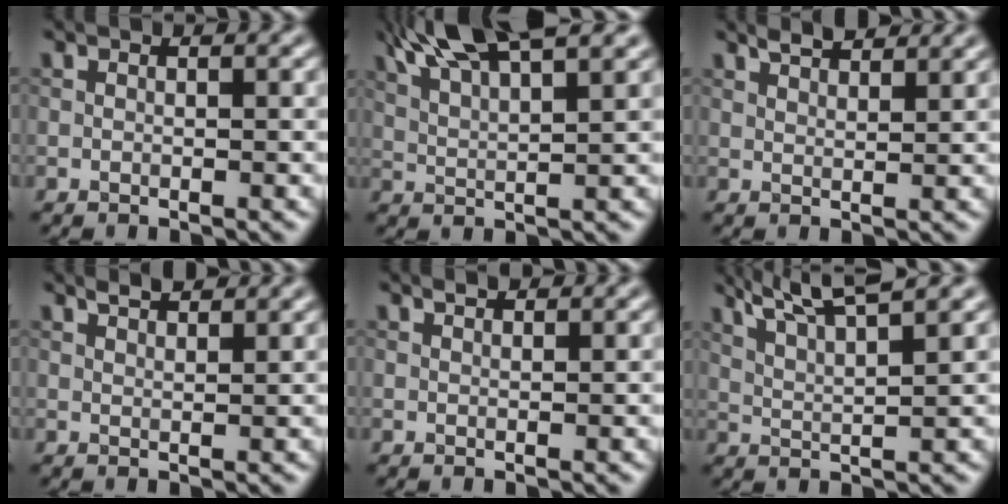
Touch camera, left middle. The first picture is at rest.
{"total": 9.5, "force": [6.3, 2.2, 6.7], "torque": [-0.113, 0.025, 0.091]}
{"total": 2.8, "force": [2.5, 0.5, 1.3], "torque": [-0.016, 0.002, 0.038]}
{"total": 2.1, "force": [1.9, 0.3, 0.8], "torque": [-0.012, -0.002, 0.031]}
{"total": 0.9, "force": [0.9, 0.2, 0.3], "torque": [-0.009, 0.000, 0.016]}
{"total": 6.8, "force": [5.1, 1.1, 4.4], "torque": [-0.075, 0.021, 0.067]}